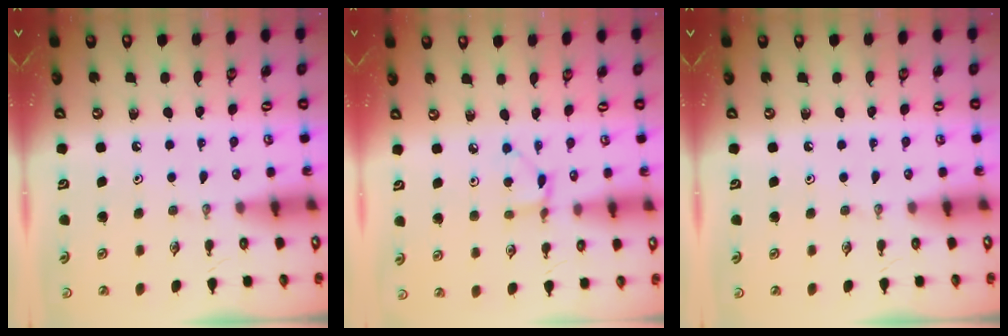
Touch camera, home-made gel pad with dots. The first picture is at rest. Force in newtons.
{"total": 2.8, "press": 2.7, "slide": 0.3}
{"total": 0.0}